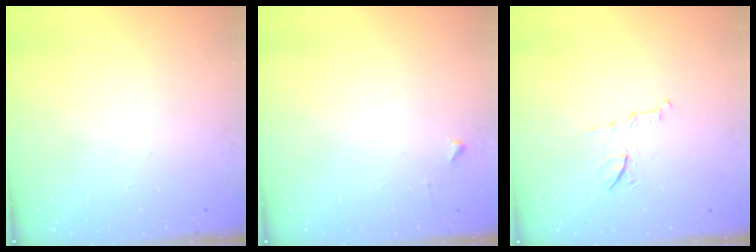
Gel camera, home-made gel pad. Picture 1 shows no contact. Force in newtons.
{"total": 3.2, "press": 3.2, "slide": 0.4}
{"total": 7.2, "press": 7.0, "slide": 1.5}